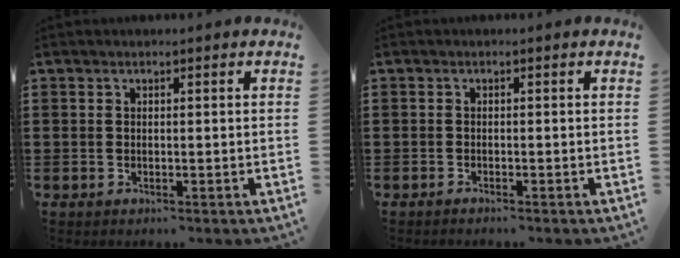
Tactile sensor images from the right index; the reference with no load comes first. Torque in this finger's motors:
{"motor_torque": [-0.54, 0.78, -0.06, -0.03]}